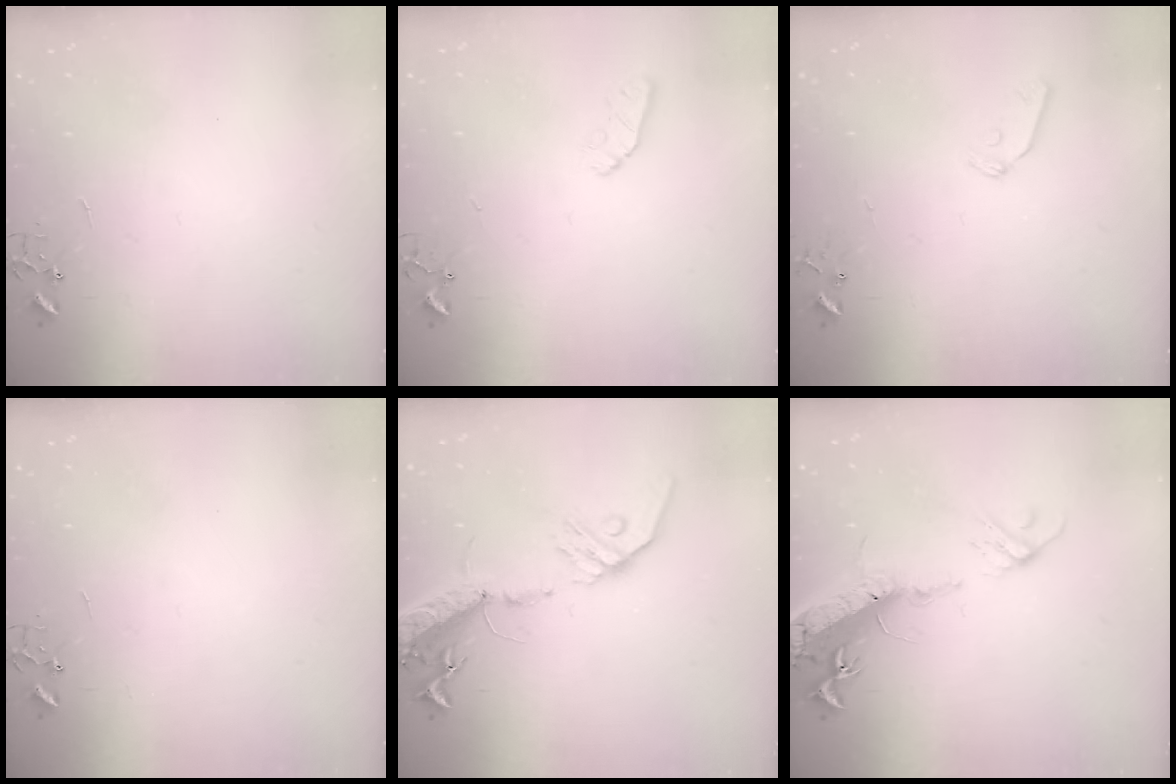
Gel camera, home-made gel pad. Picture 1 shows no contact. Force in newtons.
{"total": 7.2, "press": 7.1, "slide": 0.8}
{"total": 7.3, "press": 7.3, "slide": 0.7}
{"total": 0.0}
{"total": 18.2, "press": 17.7, "slide": 4.0}
{"total": 20.7, "press": 20.1, "slide": 4.8}